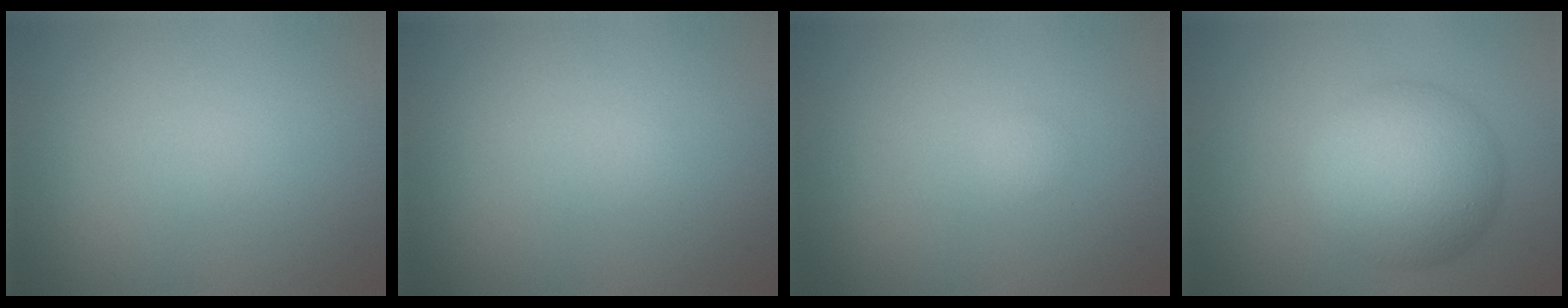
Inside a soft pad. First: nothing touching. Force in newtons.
{"total": 0.0}
{"total": 0.5, "press": 0.5, "slide": 0.0}
{"total": 7.7, "press": 7.7, "slide": 0.2}